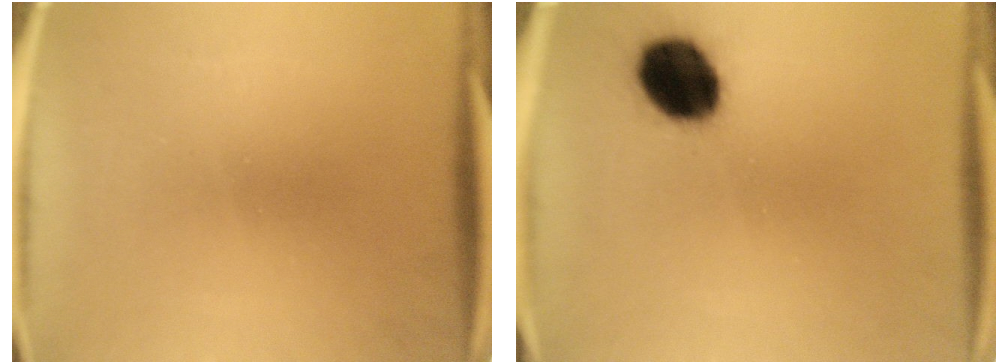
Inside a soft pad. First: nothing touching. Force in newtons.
{"total": 13.1}